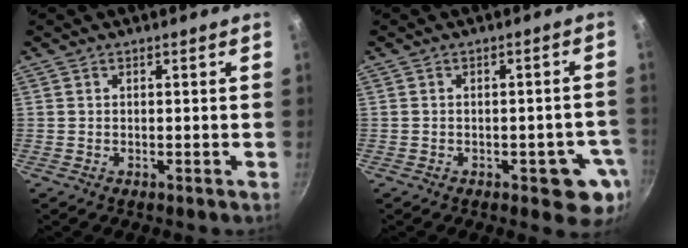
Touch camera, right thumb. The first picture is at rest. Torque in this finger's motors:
{"motor_torque": [1.46, 0.70, -0.17, 0.06, 0.17]}